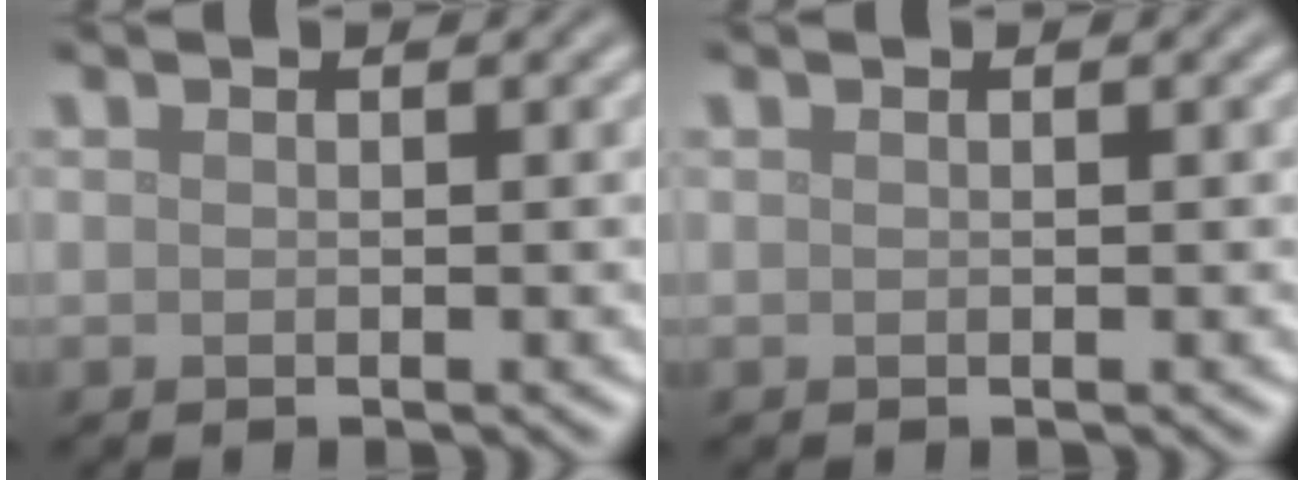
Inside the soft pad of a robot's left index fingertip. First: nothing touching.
{"total": 0.0}